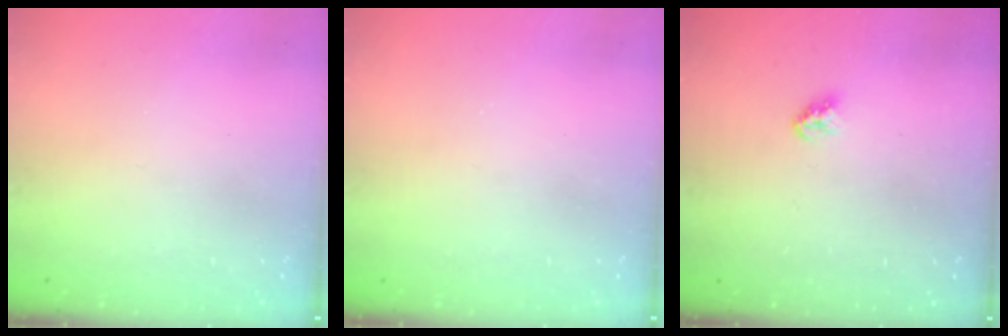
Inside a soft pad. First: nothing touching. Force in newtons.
{"total": 0.0}
{"total": 3.2, "press": 3.2, "slide": 0.3}